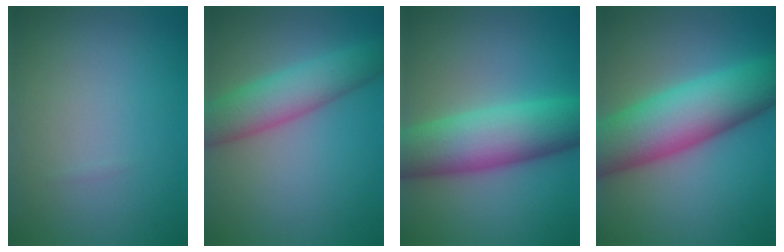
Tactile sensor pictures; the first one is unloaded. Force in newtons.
{"total": 5.6, "press": 5.6, "slide": 0.2}
{"total": 9.1, "press": 9.1, "slide": 0.1}
{"total": 11.0, "press": 11.0, "slide": 0.6}